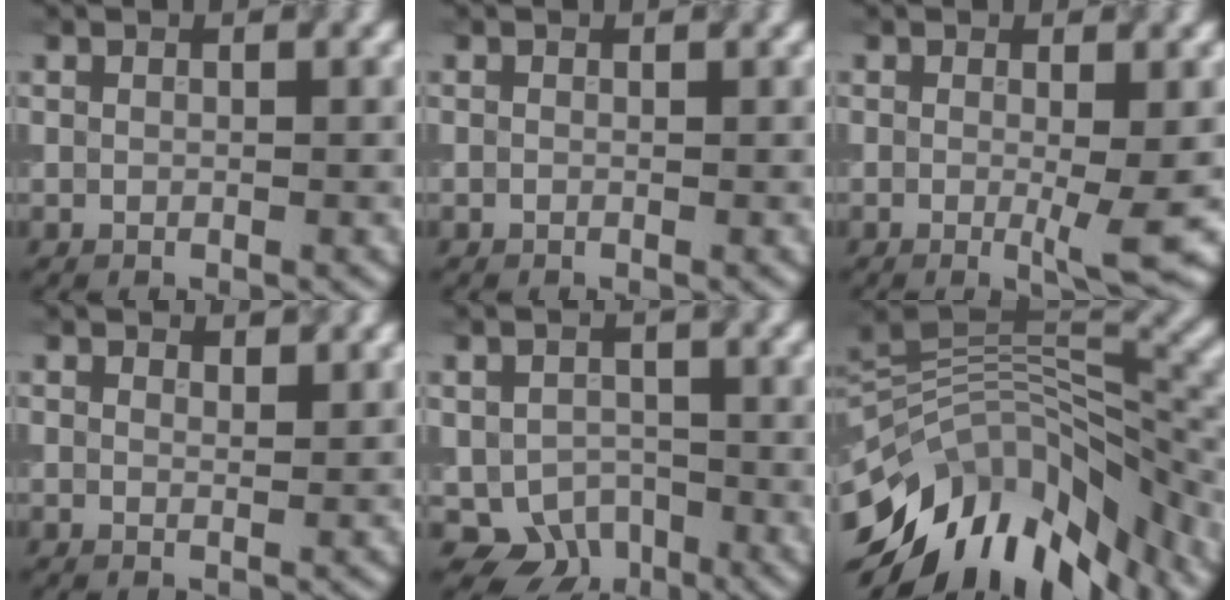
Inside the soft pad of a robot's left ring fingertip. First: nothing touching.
{"total": 0.0}
{"total": 2.7, "force": [-0.2, 0.2, 2.7], "torque": [-0.044, -0.013, -0.005]}
{"total": 1.6, "force": [1.5, 0.5, 0.5], "torque": [-0.008, -0.001, 0.020]}
{"total": 4.0, "force": [-1.6, 3.5, 1.3], "torque": [-0.006, -0.012, -0.023]}
{"total": 13.3, "force": [-7.5, 6.8, 8.6], "torque": [-0.175, 0.020, -0.132]}